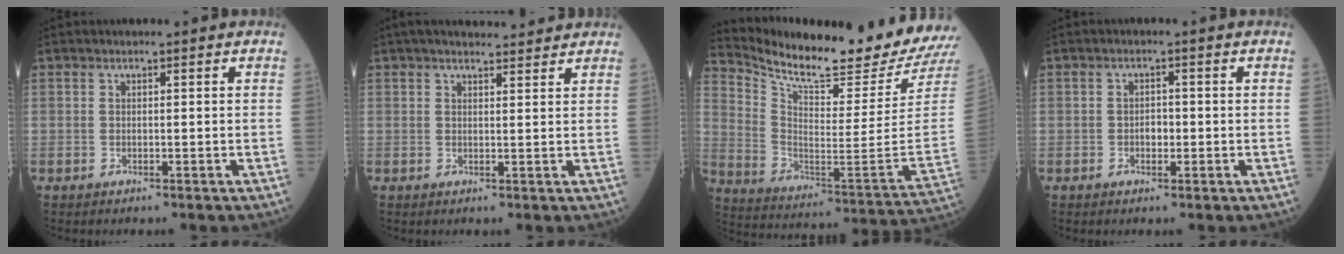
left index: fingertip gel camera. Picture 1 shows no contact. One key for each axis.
{"total": 8.8, "fx": 7.9, "fy": 1.6, "fz": 3.5, "tx": -0.049, "ty": 0.024, "tz": 0.102}
{"total": 21.5, "fx": 20.1, "fy": 0.0, "fz": 7.5, "tx": -0.159, "ty": -0.106, "tz": 0.300}
{"total": 1.7, "fx": -0.4, "fy": 1.0, "fz": 1.2, "tx": -0.019, "ty": 0.003, "tz": -0.006}